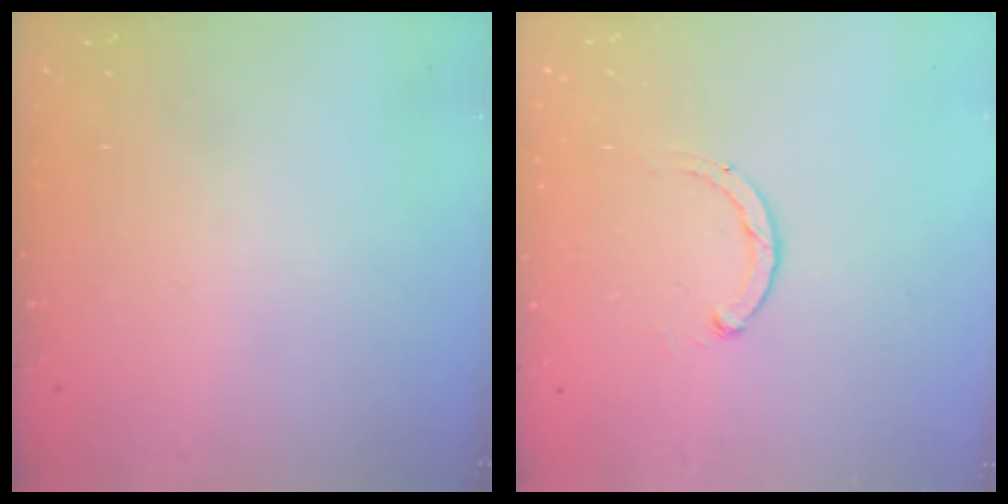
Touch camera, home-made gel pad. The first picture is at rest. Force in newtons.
{"total": 1.8, "press": 1.7, "slide": 0.5}